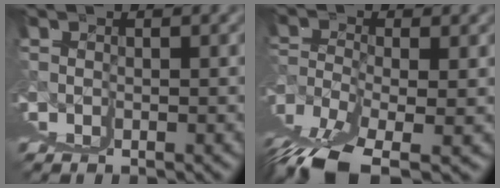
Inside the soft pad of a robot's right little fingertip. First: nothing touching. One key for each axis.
{"total": 4.3, "fx": 2.3, "fy": -3.0, "fz": 2.1, "tx": -0.023, "ty": 0.014, "tz": 0.049}